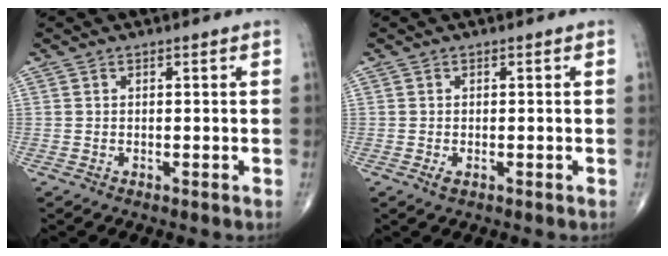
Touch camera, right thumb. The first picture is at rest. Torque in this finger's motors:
{"motor_torque": [-0.10, -0.05, 0.13, 0.11, 0.05]}